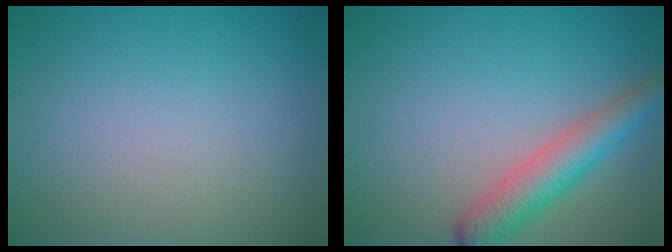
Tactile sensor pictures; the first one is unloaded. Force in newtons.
{"total": 4.3, "press": 4.3, "slide": 0.1}